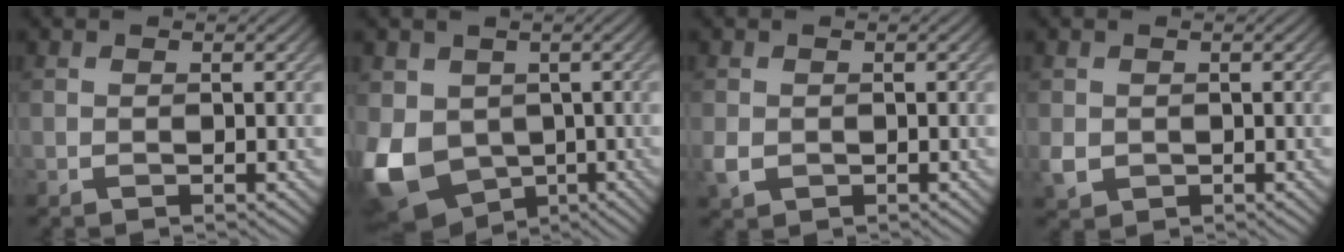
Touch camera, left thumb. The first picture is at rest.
{"total": 11.2, "force": [-2.0, 9.0, 6.4], "torque": [-0.182, -0.041, -0.026]}
{"total": 2.1, "force": [-0.4, 1.7, 1.1], "torque": [-0.029, -0.008, -0.009]}
{"total": 2.1, "force": [-0.1, 1.9, 0.9], "torque": [-0.026, -0.007, 0.000]}